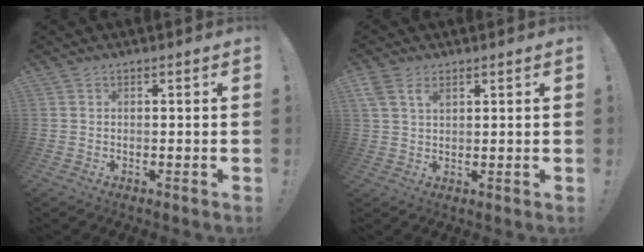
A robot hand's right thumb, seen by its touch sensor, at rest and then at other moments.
{"total": 4.7, "force": [2.6, 2.6, 3.0], "torque": [-0.050, -0.009, 0.049]}